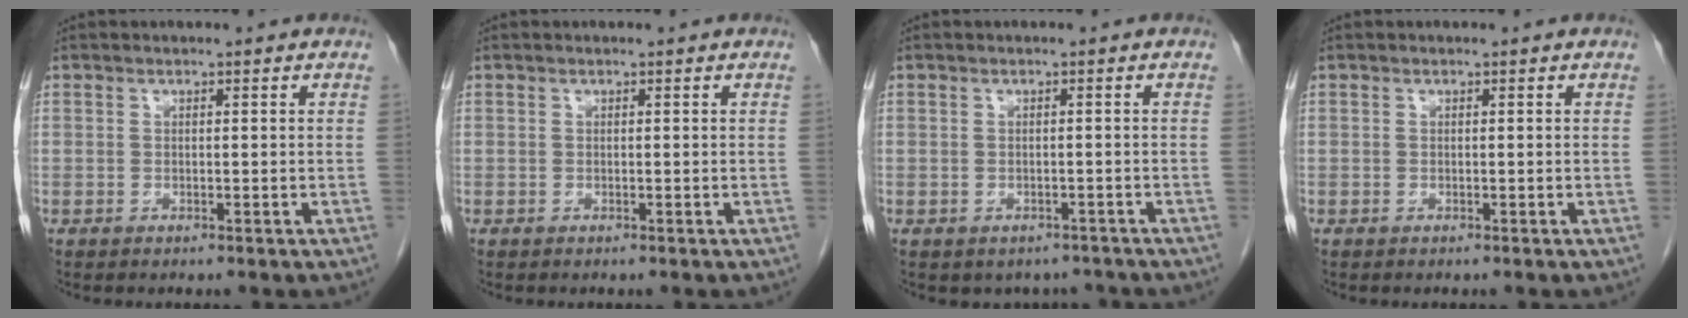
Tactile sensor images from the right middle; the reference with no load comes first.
{"total": 0.0}
{"total": 3.8, "force": [-3.2, 2.1, 0.2], "torque": [0.006, 0.012, -0.038]}
{"total": 0.0}